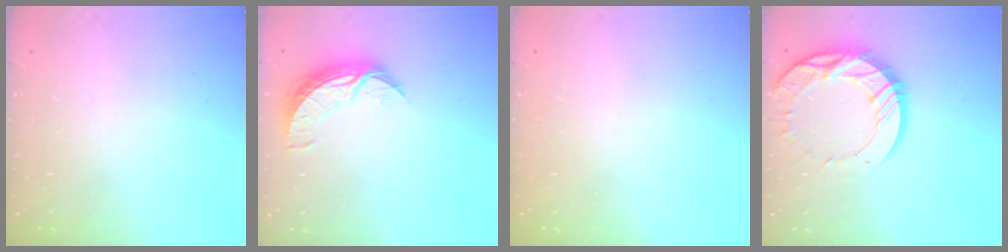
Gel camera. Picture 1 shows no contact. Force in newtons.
{"total": 8.3, "press": 8.3, "slide": 0.5}
{"total": 0.0}
{"total": 16.6, "press": 16.5, "slide": 1.3}